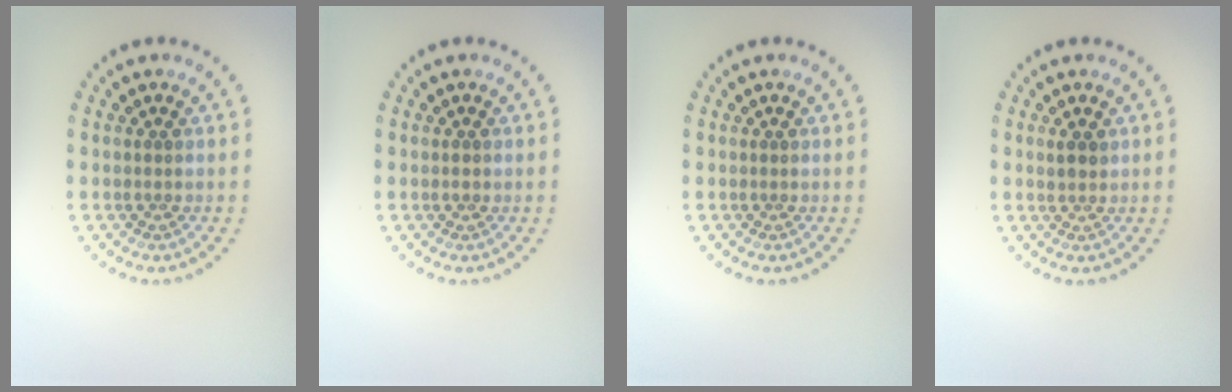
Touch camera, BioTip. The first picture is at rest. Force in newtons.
{"total": 0.8, "press": 0.8, "slide": 0.2}
{"total": 0.0}
{"total": 1.3, "press": 1.2, "slide": 0.5}